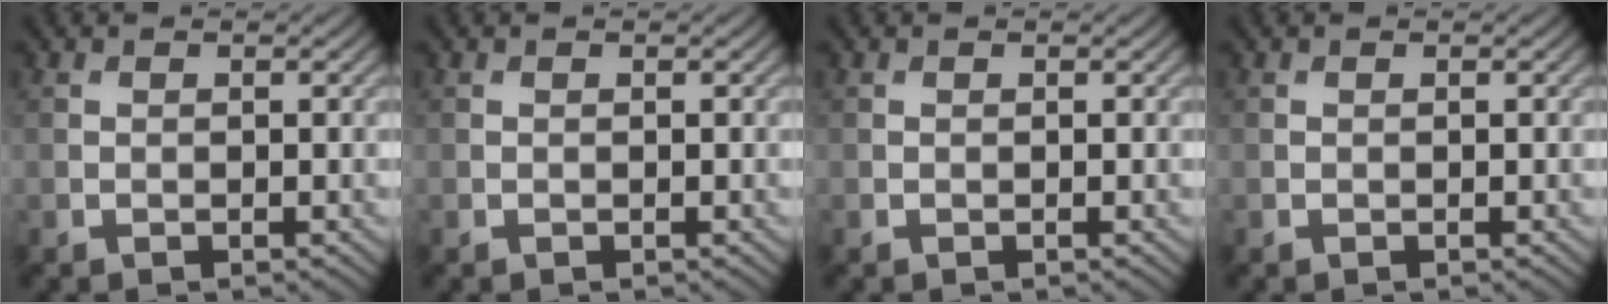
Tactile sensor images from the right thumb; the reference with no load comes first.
{"total": 0.0}
{"total": 0.0}
{"total": 0.0}